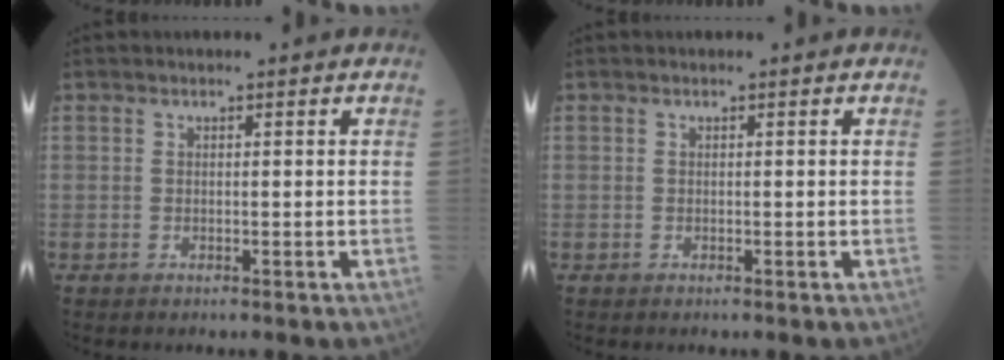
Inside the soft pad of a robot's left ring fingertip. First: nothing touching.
{"total": 0.0}